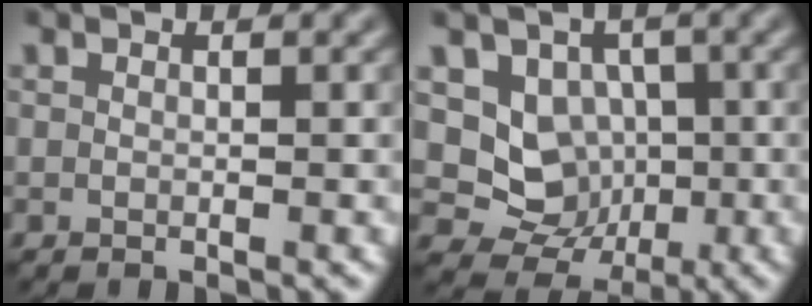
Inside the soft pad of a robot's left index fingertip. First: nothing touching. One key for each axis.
{"total": 5.6, "fx": 0.1, "fy": 5.0, "fz": 2.7, "tx": -0.035, "ty": -0.013, "tz": -0.005}